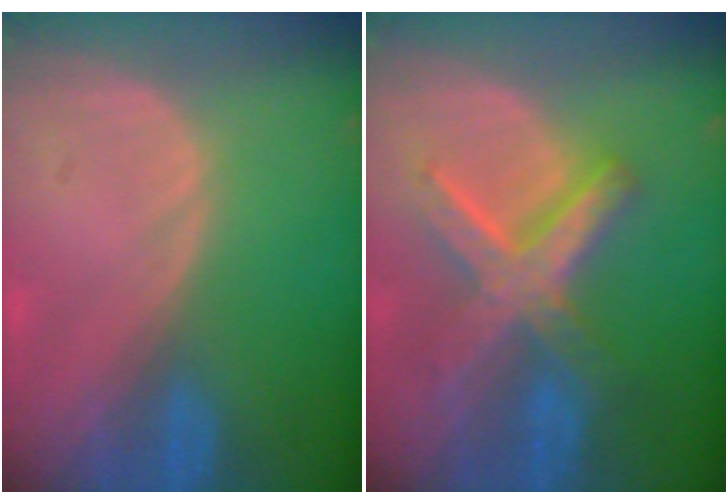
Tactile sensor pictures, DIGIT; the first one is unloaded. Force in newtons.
{"total": 8.4, "press": 8.4, "slide": 0.8}